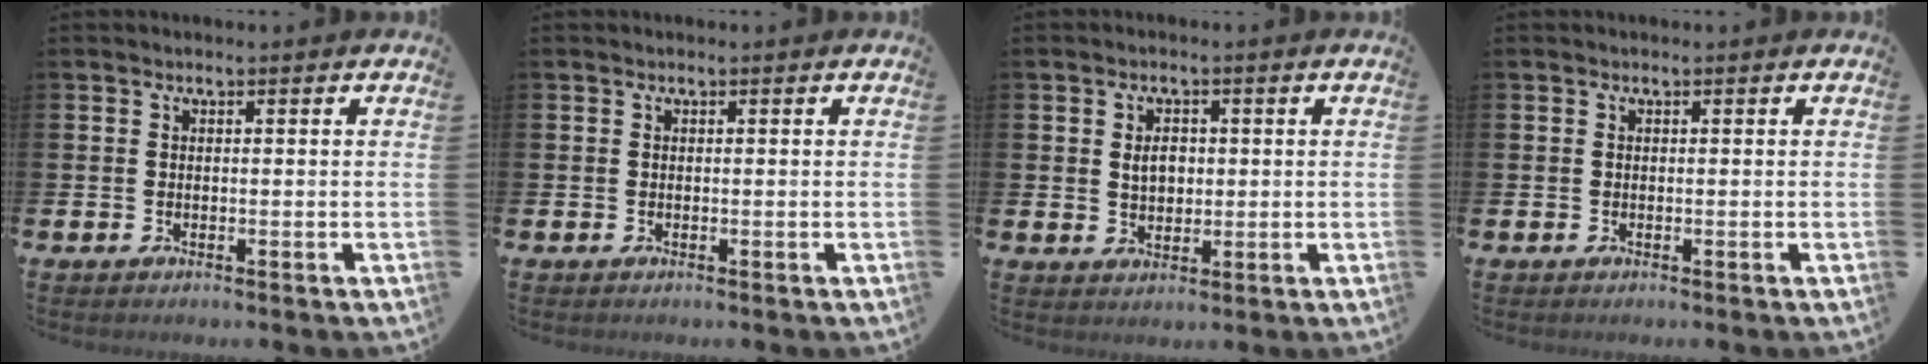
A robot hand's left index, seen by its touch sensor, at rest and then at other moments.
{"total": 0.0}
{"total": 3.0, "force": [0.8, 2.1, 2.0], "torque": [-0.026, 0.004, 0.008]}
{"total": 0.0}